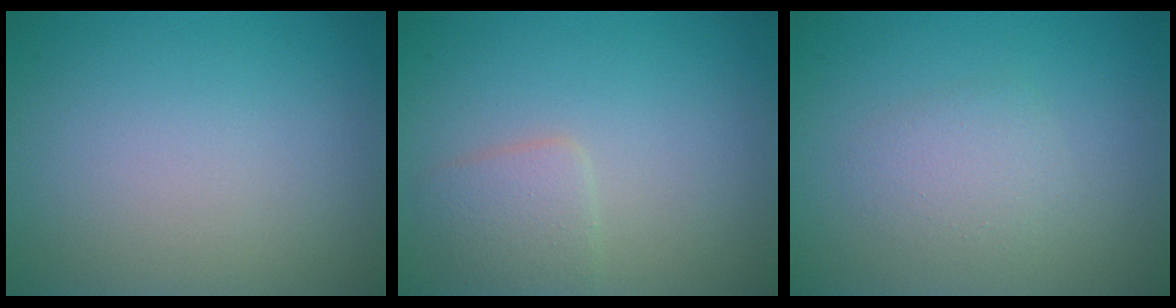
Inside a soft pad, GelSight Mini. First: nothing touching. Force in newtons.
{"total": 2.2, "press": 2.2, "slide": 0.1}
{"total": 1.9, "press": 1.9, "slide": 0.0}